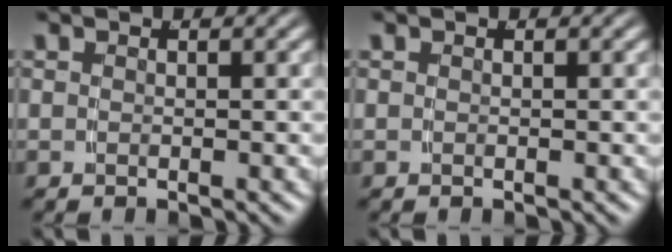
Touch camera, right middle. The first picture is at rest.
{"total": 0.0}